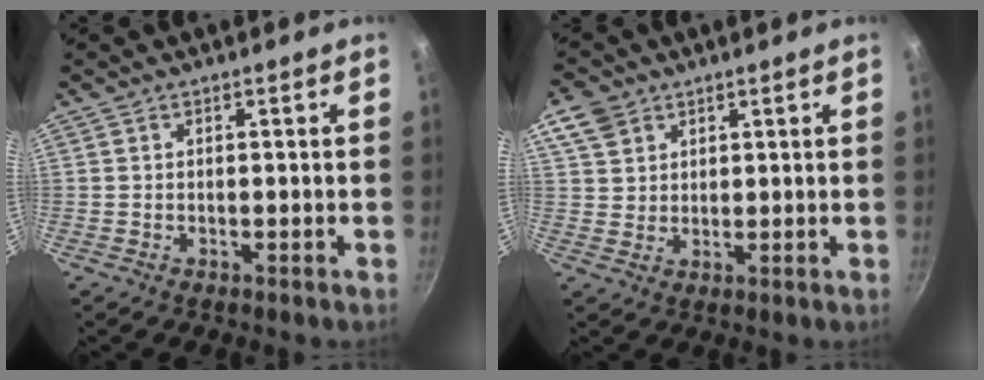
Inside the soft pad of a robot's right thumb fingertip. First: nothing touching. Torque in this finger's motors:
{"motor_torque": [-1.31, 1.90, -0.09, 0.32, 0.20]}